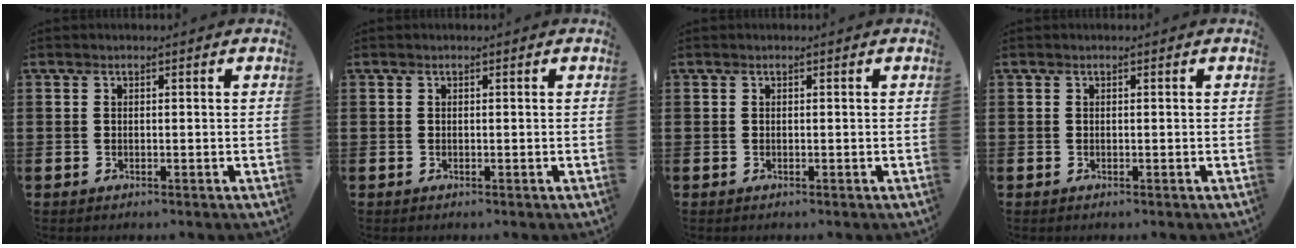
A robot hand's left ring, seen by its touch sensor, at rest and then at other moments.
{"total": 0.0}
{"total": 0.0}
{"total": 0.0}